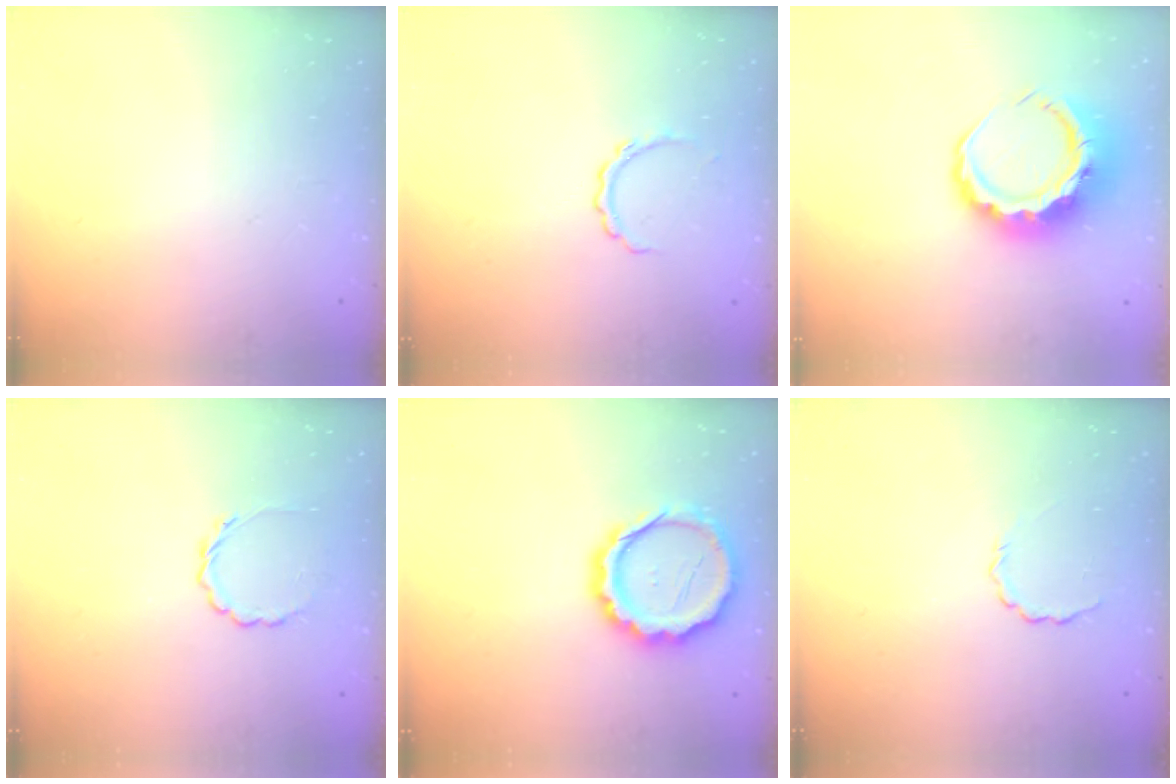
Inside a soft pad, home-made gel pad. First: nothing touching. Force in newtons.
{"total": 4.4, "press": 4.4, "slide": 0.2}
{"total": 9.3, "press": 9.1, "slide": 1.7}
{"total": 2.5, "press": 2.2, "slide": 1.1}
{"total": 15.4, "press": 15.1, "slide": 3.0}
{"total": 2.7, "press": 2.5, "slide": 0.8}